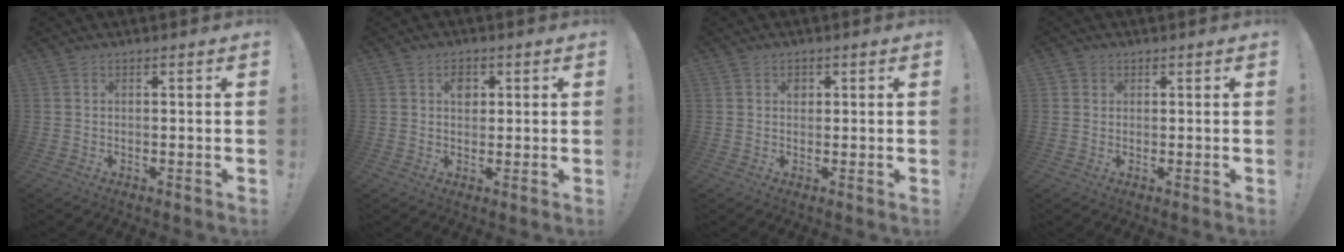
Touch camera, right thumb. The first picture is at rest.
{"total": 3.5, "force": [1.1, 2.6, 2.0], "torque": [-0.018, -0.003, 0.014]}
{"total": 1.4, "force": [0.3, 1.2, 0.6], "torque": [-0.003, 0.000, 0.002]}
{"total": 1.7, "force": [0.8, 1.4, 0.2], "torque": [0.000, -0.001, 0.014]}